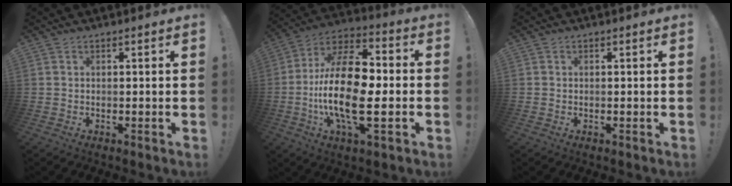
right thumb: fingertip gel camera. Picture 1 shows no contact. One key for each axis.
{"total": 23.6, "fx": -3.5, "fy": 10.6, "fz": 20.8, "tx": -0.399, "ty": 0.009, "tz": -0.061}
{"total": 0.0}